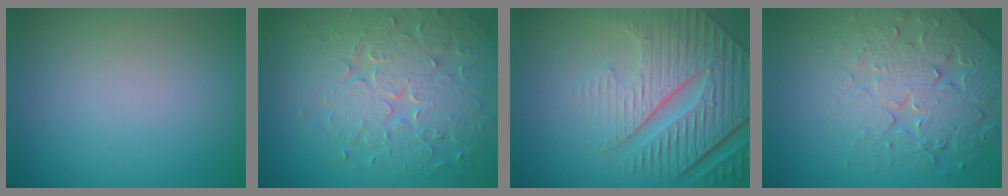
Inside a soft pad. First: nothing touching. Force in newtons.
{"total": 8.2, "press": 5.8, "slide": 5.8}
{"total": 9.0, "press": 6.2, "slide": 6.5}
{"total": 5.0, "press": 4.8, "slide": 1.5}